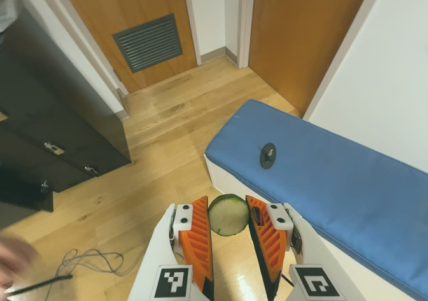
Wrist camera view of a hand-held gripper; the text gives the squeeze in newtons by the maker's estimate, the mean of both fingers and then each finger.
{"total": 9.4, "left": 9.5, "right": 9.2}